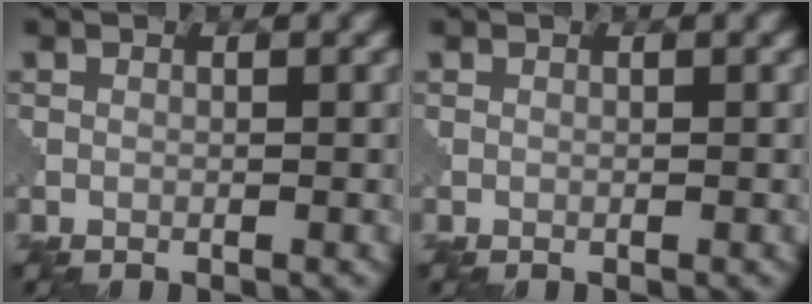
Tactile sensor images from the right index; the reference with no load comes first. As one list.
[{"total": 0.0}]